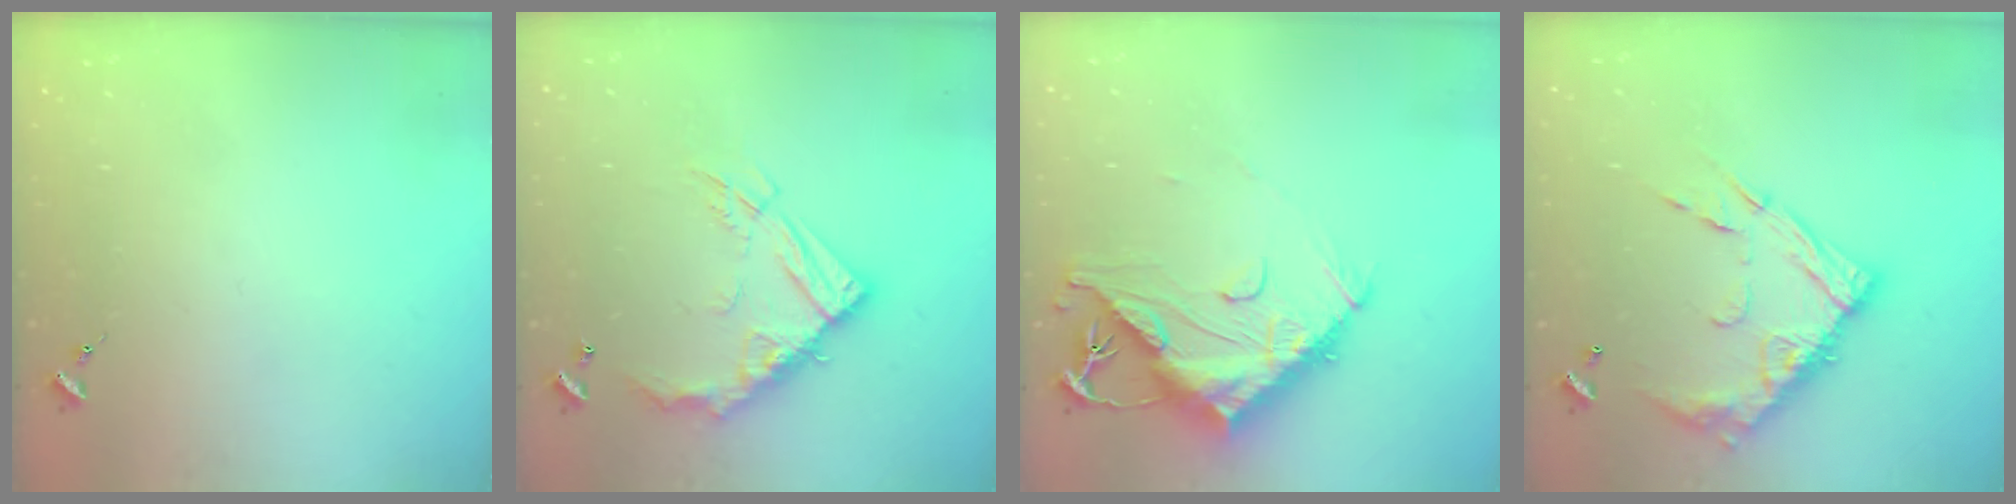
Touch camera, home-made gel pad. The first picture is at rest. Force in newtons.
{"total": 17.2, "press": 17.1, "slide": 1.7}
{"total": 15.7, "press": 15.6, "slide": 1.4}
{"total": 16.0, "press": 15.9, "slide": 1.4}